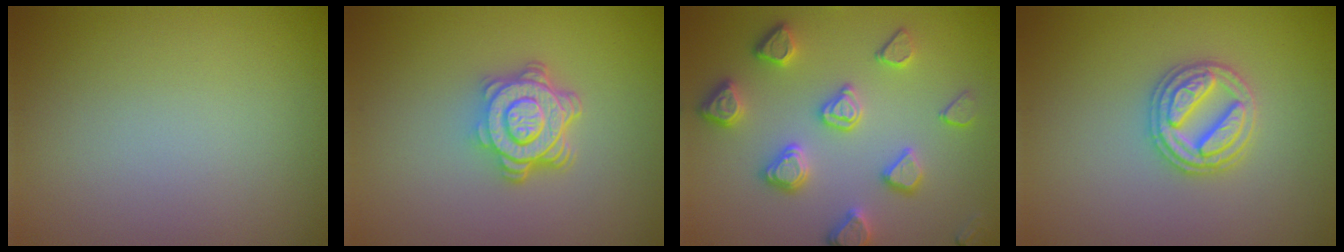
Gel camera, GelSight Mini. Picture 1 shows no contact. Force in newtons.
{"total": 4.8, "press": 3.7, "slide": 3.1}
{"total": 4.6, "press": 4.1, "slide": 2.1}
{"total": 3.2, "press": 3.2, "slide": 0.6}